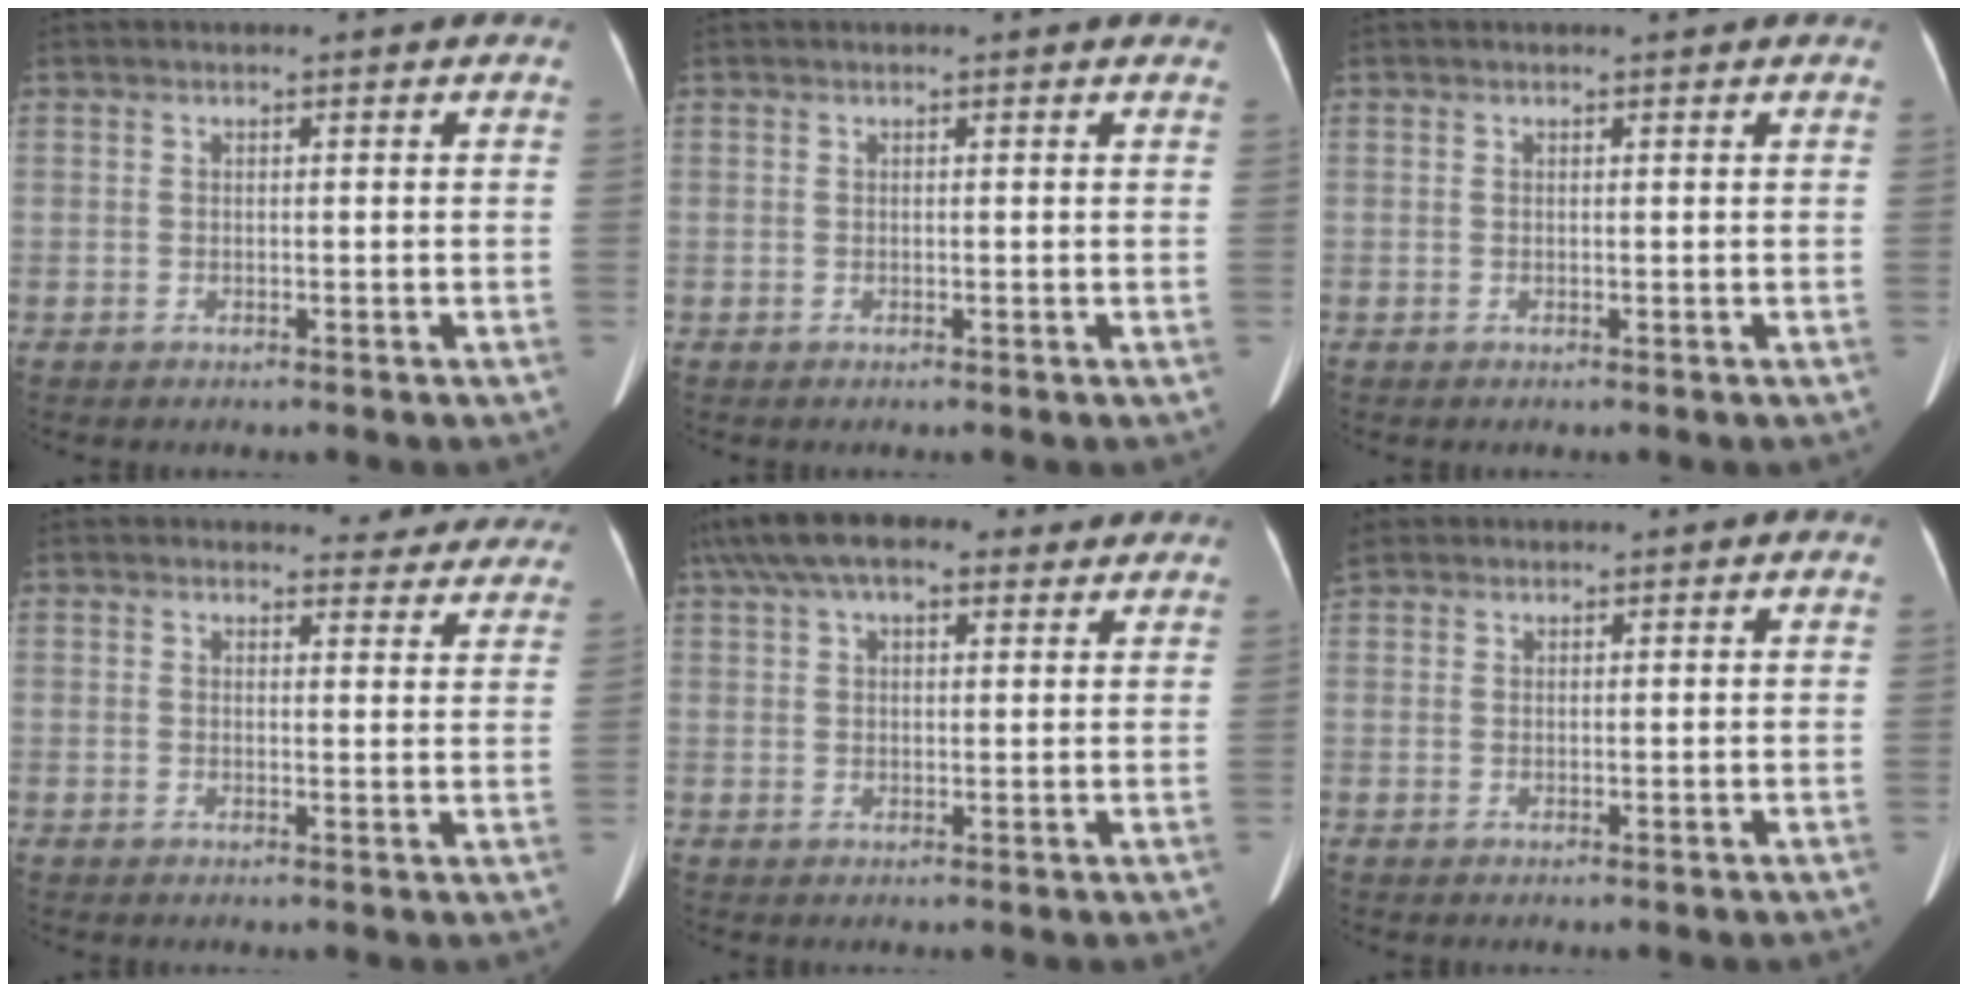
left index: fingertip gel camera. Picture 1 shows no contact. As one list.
[{"total": 1.7, "force": [1.6, 0.4, 0.5], "torque": [-0.011, 0.003, 0.004]}, {"total": 1.1, "force": [0.9, 0.0, 0.6], "torque": [-0.004, 0.004, 0.013]}, {"total": 9.1, "force": [8.7, 2.4, 0.7], "torque": [0.029, -0.017, 0.074]}, {"total": 12.8, "force": [9.2, 4.8, 7.5], "torque": [-0.143, 0.069, 0.154]}, {"total": 3.2, "force": [2.5, 1.8, 0.8], "torque": [-0.027, 0.021, 0.052]}]